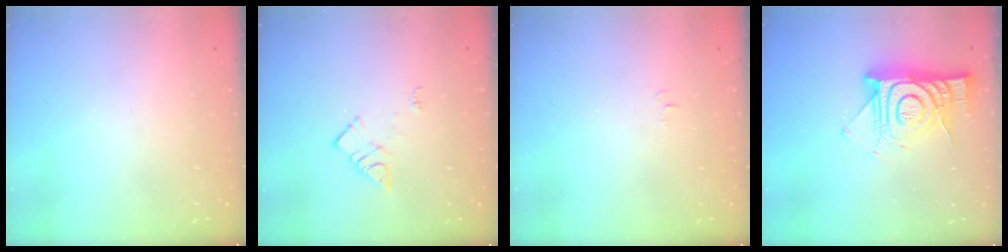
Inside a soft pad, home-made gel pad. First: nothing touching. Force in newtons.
{"total": 8.3, "press": 8.2, "slide": 0.5}
{"total": 4.0, "press": 3.9, "slide": 0.3}
{"total": 14.7, "press": 14.6, "slide": 1.2}